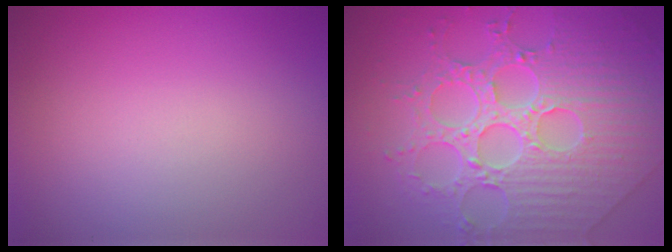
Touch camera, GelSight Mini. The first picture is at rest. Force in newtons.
{"total": 9.1, "press": 6.6, "slide": 6.2}